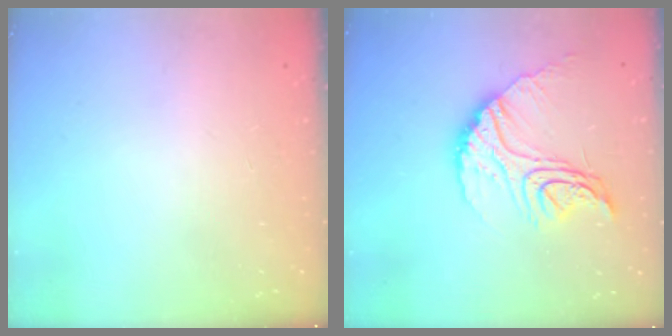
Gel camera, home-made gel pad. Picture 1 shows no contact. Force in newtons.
{"total": 16.2, "press": 16.2, "slide": 1.2}